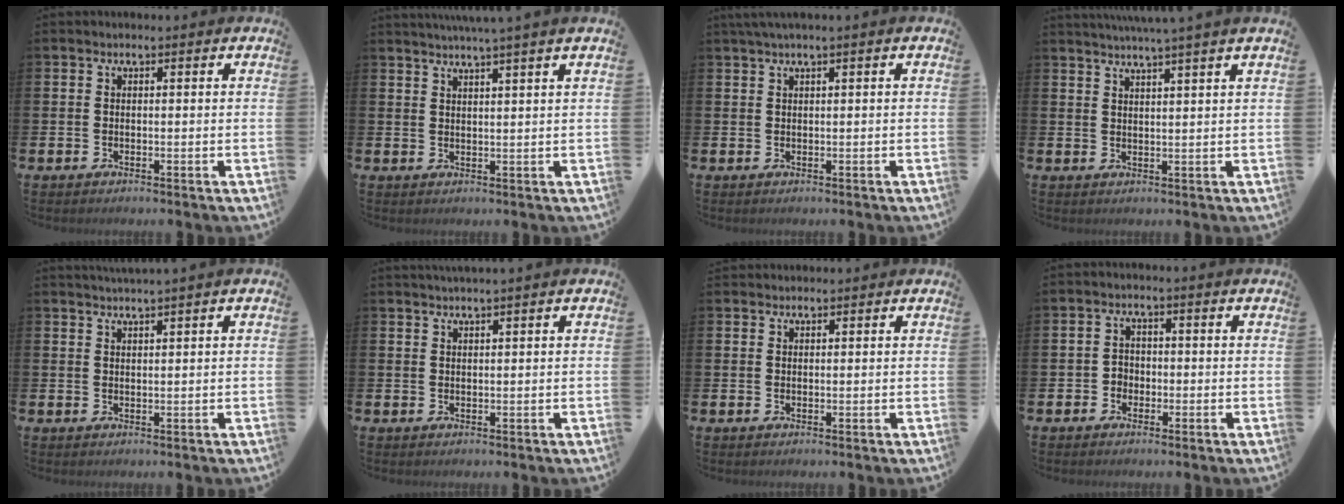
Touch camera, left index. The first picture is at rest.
{"total": 2.8, "force": [2.5, -1.0, 0.6], "torque": [-0.021, -0.007, 0.047]}
{"total": 1.3, "force": [0.9, -0.2, 1.0], "torque": [-0.019, 0.001, 0.016]}
{"total": 3.2, "force": [2.9, -1.3, 0.6], "torque": [-0.021, -0.011, 0.053]}
{"total": 1.6, "force": [1.5, -0.5, 0.3], "torque": [-0.011, -0.001, 0.030]}
{"total": 1.2, "force": [1.1, -0.4, 0.3], "torque": [-0.011, 0.001, 0.022]}
{"total": 1.1, "force": [1.1, 0.2, -0.1], "torque": [0.008, -0.001, 0.020]}
{"total": 1.8, "force": [-0.8, 1.6, 0.3], "torque": [-0.010, 0.005, -0.019]}